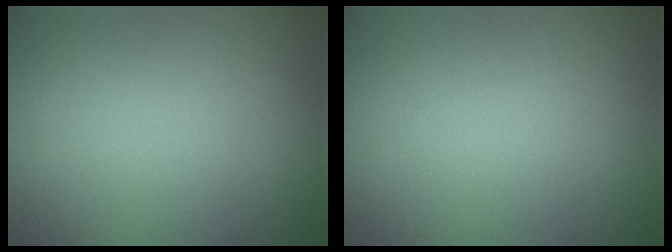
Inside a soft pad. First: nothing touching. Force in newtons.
{"total": 0.0}